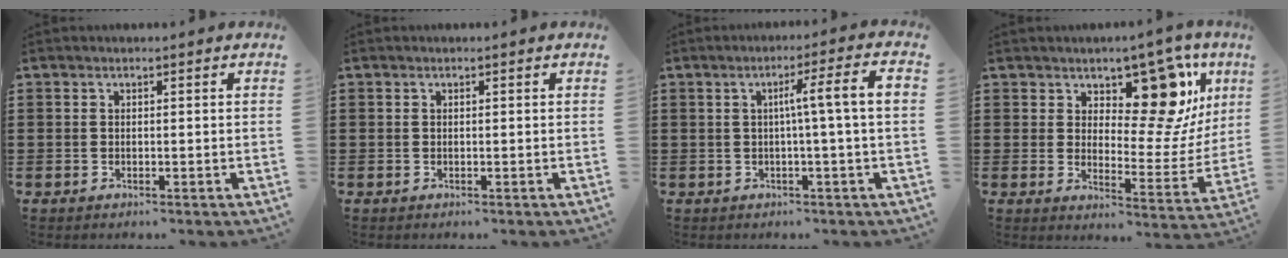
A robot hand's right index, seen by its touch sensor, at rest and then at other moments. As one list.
[{"total": 0.0}, {"total": 6.1, "force": [0.1, -0.5, 6.1], "torque": [-0.111, -0.002, -0.006]}, {"total": 13.6, "force": [8.4, 6.4, 8.5], "torque": [-0.130, -0.050, 0.147]}]